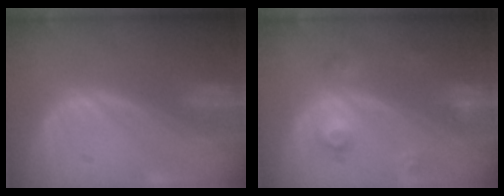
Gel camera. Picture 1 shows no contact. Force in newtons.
{"total": 3.6, "press": 3.2, "slide": 1.6}